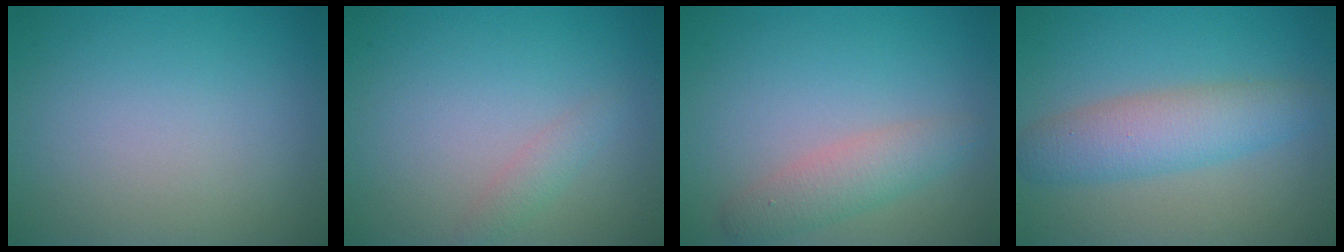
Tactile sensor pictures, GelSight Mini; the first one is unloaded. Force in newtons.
{"total": 1.2, "press": 1.2, "slide": 0.0}
{"total": 2.8, "press": 2.8, "slide": 0.1}
{"total": 4.6, "press": 4.6, "slide": 0.1}